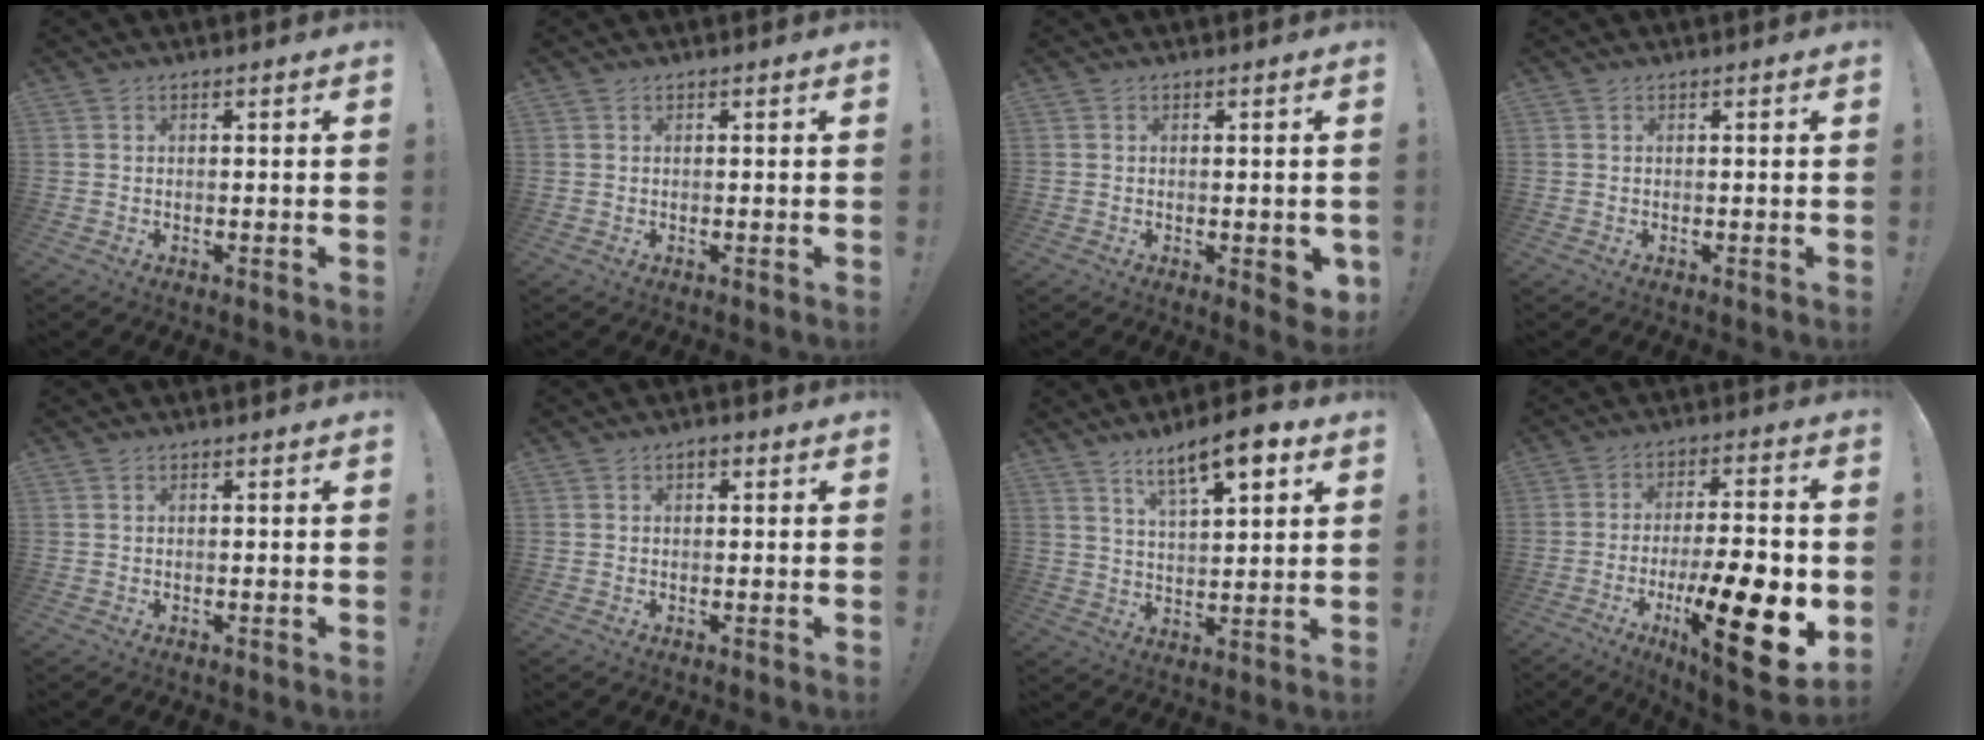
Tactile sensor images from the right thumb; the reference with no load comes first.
{"total": 0.0}
{"total": 3.9, "force": [-0.6, 1.6, 3.5], "torque": [-0.037, -0.003, -0.004]}
{"total": 0.0}
{"total": 0.0}
{"total": 1.5, "force": [0.4, 0.9, 1.1], "torque": [-0.015, 0.002, 0.005]}
{"total": 11.3, "force": [7.2, 3.3, 8.0], "torque": [-0.130, -0.031, 0.121]}
{"total": 21.9, "force": [-6.7, 6.2, 20.0], "torque": [-0.305, 0.024, -0.096]}